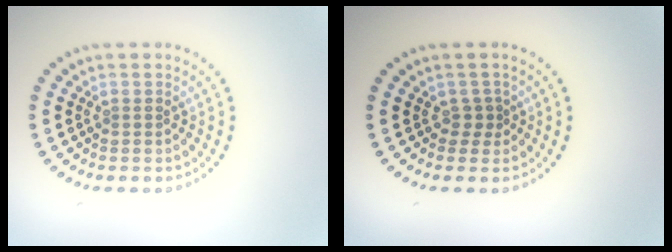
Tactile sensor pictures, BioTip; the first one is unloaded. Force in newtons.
{"total": 1.1, "press": 0.7, "slide": 0.8}